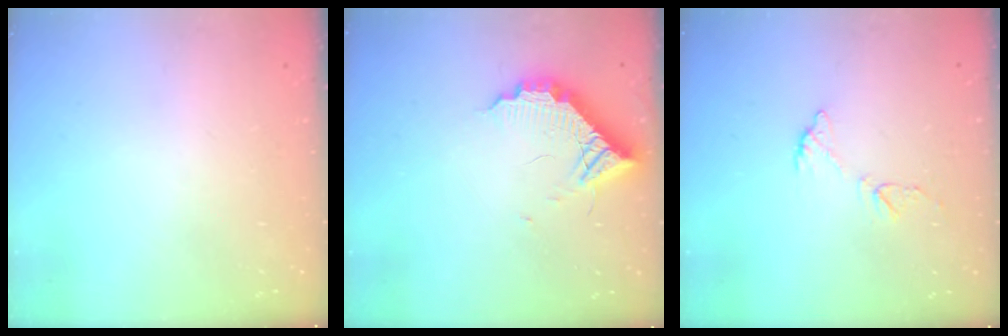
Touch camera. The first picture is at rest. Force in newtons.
{"total": 11.1, "press": 11.1, "slide": 0.5}
{"total": 6.6, "press": 6.6, "slide": 0.7}